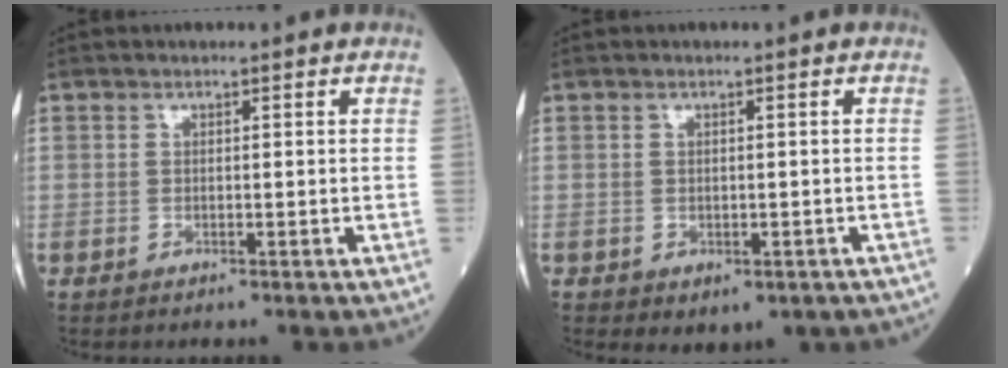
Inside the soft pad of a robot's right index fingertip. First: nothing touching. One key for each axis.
{"total": 3.4, "fx": -1.8, "fy": 2.2, "fz": 1.8, "tx": -0.015, "ty": 0.001, "tz": -0.012}